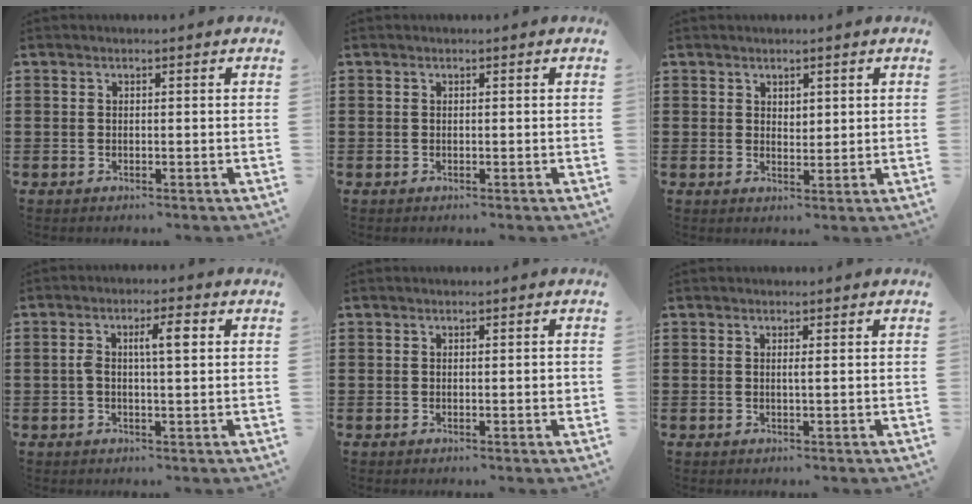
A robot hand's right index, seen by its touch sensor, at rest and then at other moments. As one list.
[{"total": 0.0}, {"total": 1.3, "force": [0.9, 0.9, 0.4], "torque": [-0.001, 0.002, 0.015]}, {"total": 4.1, "force": [0.6, 0.9, 4.0], "torque": [-0.068, 0.003, 0.004]}, {"total": 0.9, "force": [-0.1, 0.2, 0.9], "torque": [-0.016, -0.001, -0.001]}, {"total": 0.7, "force": [0.1, -0.1, 0.7], "torque": [-0.013, -0.004, 0.002]}]